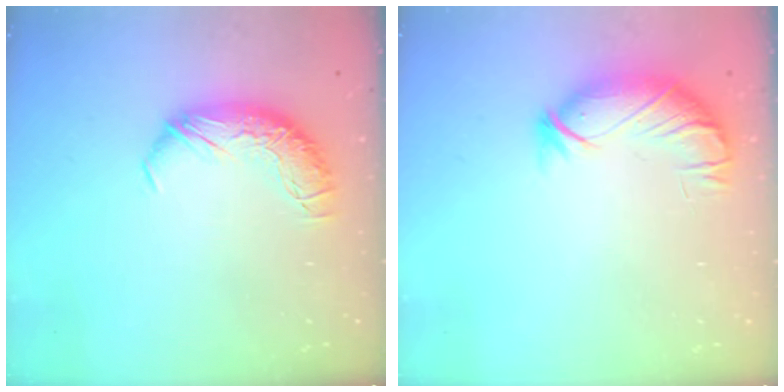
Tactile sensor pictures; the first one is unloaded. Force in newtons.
{"total": 3.6, "press": 3.1, "slide": 1.9}